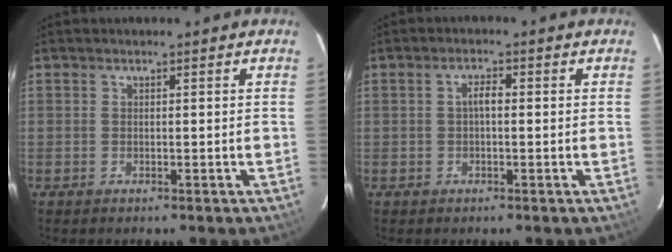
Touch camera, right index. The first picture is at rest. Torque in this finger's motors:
{"motor_torque": [0.45, -0.08, 0.32, 0.06]}